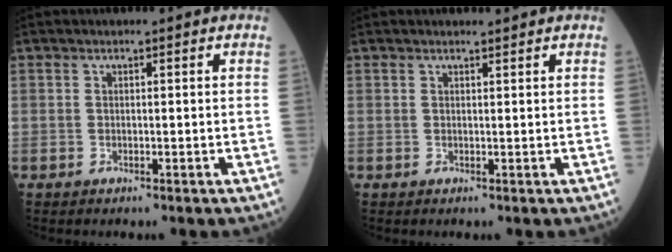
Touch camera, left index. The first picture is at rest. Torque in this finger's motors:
{"motor_torque": [0.03, 0.12, -0.03, 0.01]}